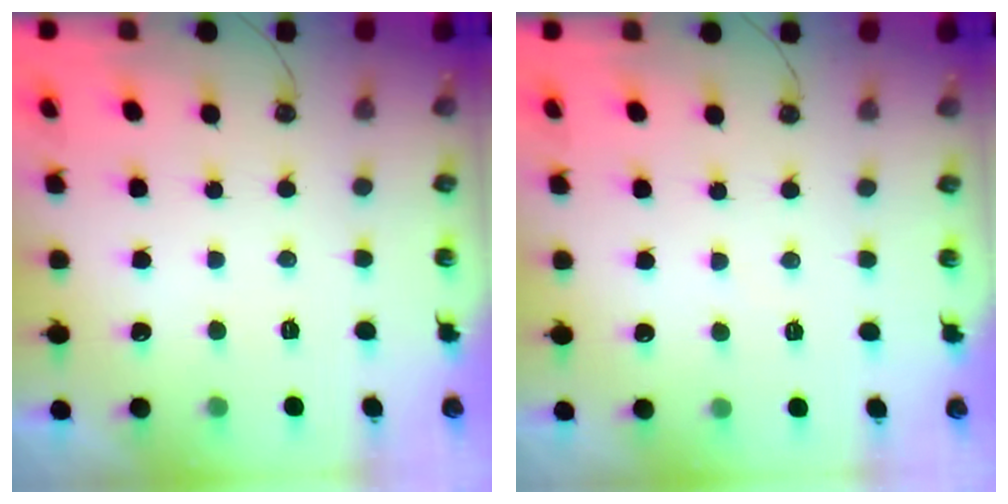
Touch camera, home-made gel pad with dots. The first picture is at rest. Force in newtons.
{"total": 1.9, "press": 1.9, "slide": 0.3}